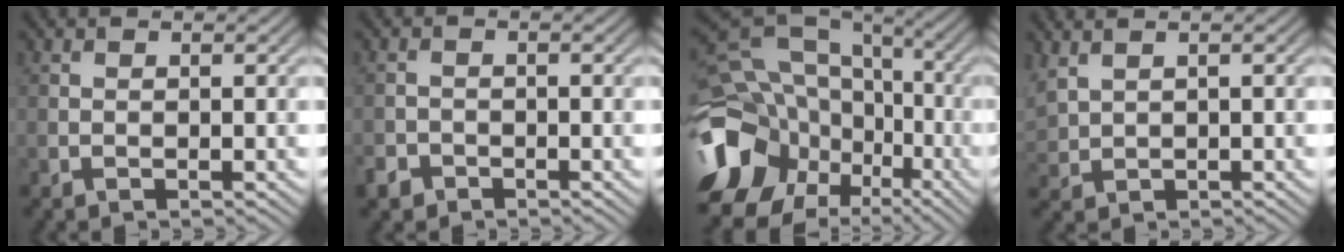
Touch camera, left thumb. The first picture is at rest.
{"total": 2.1, "force": [-1.5, 1.3, 0.5], "torque": [-0.010, -0.003, -0.037]}
{"total": 20.2, "force": [-5.7, 16.2, 10.7], "torque": [-0.256, -0.039, -0.088]}
{"total": 3.1, "force": [1.9, 1.6, 1.8], "torque": [-0.062, 0.009, 0.044]}